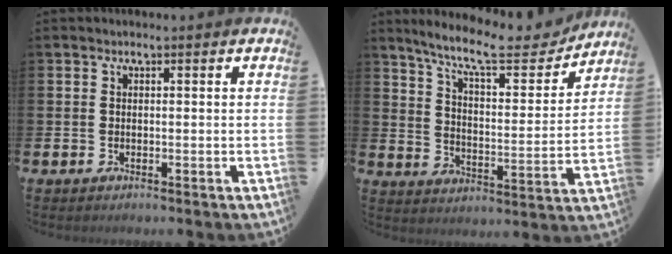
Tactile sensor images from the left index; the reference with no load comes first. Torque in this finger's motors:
{"motor_torque": [0.99, -1.15, 0.37, 0.12]}